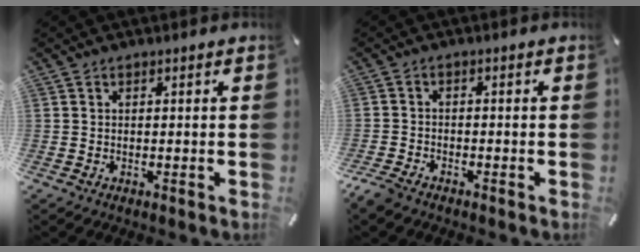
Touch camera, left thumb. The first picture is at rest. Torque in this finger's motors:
{"motor_torque": [0.45, 0.93, 0.23, 0.17, 0.10]}